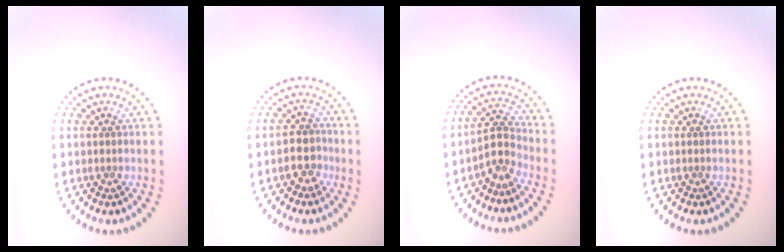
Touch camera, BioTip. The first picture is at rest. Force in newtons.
{"total": 2.3, "press": 2.1, "slide": 1.1}
{"total": 2.5, "press": 1.9, "slide": 1.7}
{"total": 0.0}